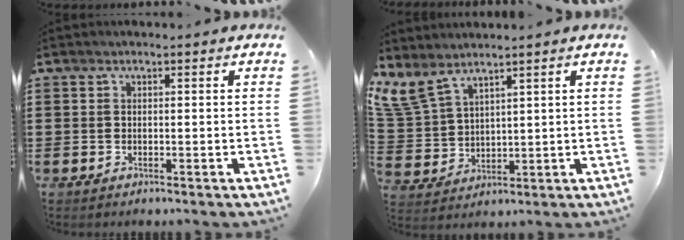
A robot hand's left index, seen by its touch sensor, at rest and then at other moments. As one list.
[{"total": 5.6, "force": [4.2, 2.1, 3.1], "torque": [-0.084, -0.018, 0.075]}]